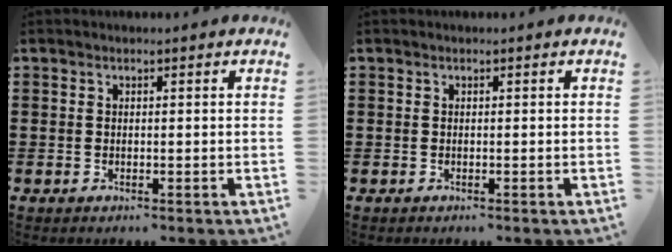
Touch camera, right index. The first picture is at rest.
{"total": 0.0}